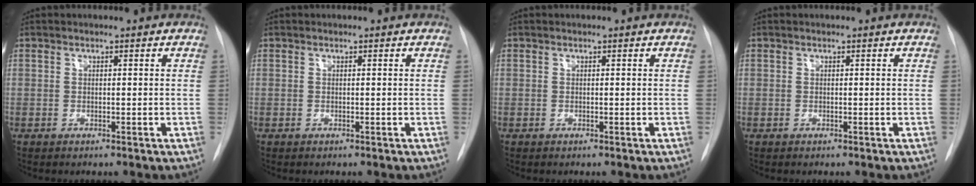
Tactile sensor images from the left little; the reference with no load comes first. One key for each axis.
{"total": 0.0}
{"total": 0.0}
{"total": 0.0}